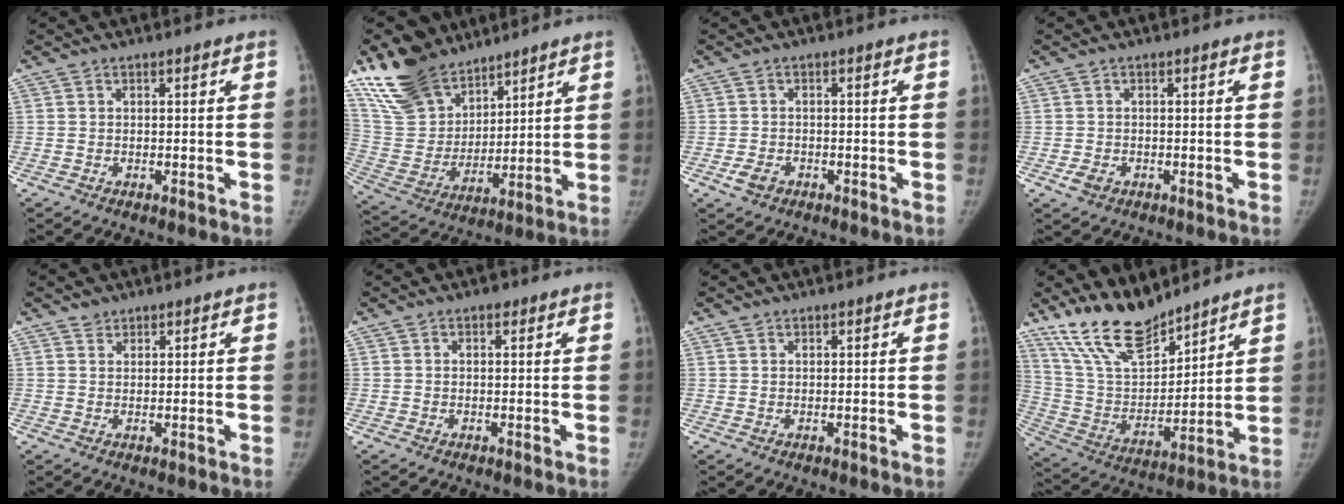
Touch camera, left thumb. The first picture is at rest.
{"total": 18.1, "force": [13.7, 9.7, 6.7], "torque": [-0.091, -0.057, 0.272]}
{"total": 2.8, "force": [-1.3, 2.0, 1.4], "torque": [-0.022, 0.004, -0.019]}
{"total": 2.3, "force": [-0.9, 1.8, 1.2], "torque": [-0.019, 0.000, -0.011]}
{"total": 1.5, "force": [1.2, 0.8, 0.0], "torque": [0.013, -0.009, 0.016]}
{"total": 1.1, "force": [0.7, 0.7, 0.5], "torque": [-0.001, -0.002, 0.005]}
{"total": 0.7, "force": [0.6, 0.3, 0.0], "torque": [0.004, -0.005, 0.009]}
{"total": 16.1, "force": [13.5, 5.4, 7.1], "torque": [-0.102, -0.072, 0.263]}